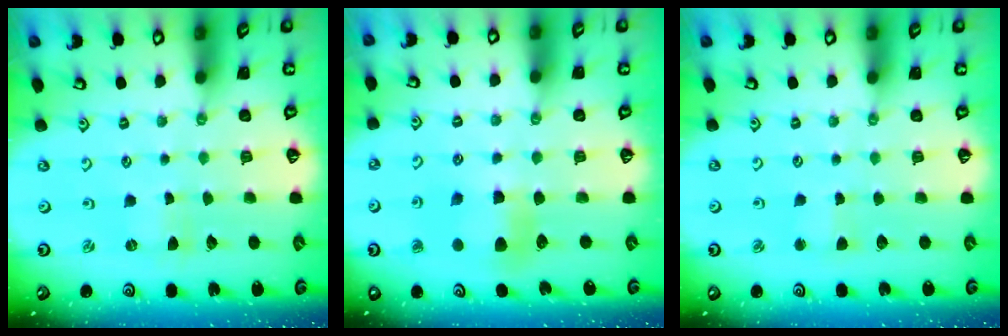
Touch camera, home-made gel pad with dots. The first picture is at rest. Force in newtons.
{"total": 6.4, "press": 6.4, "slide": 0.6}
{"total": 2.6, "press": 2.6, "slide": 0.3}